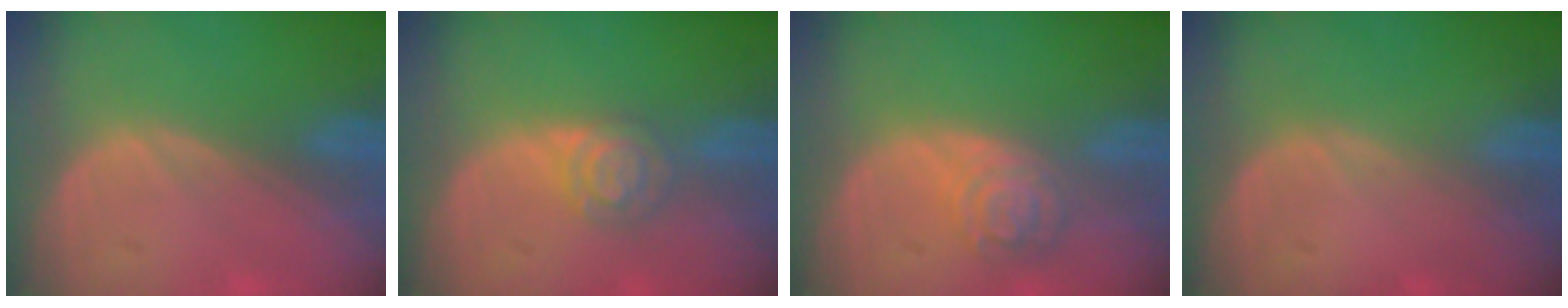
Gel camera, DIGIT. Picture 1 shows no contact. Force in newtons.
{"total": 4.3, "press": 4.2, "slide": 0.4}
{"total": 5.3, "press": 4.7, "slide": 2.3}
{"total": 0.0}